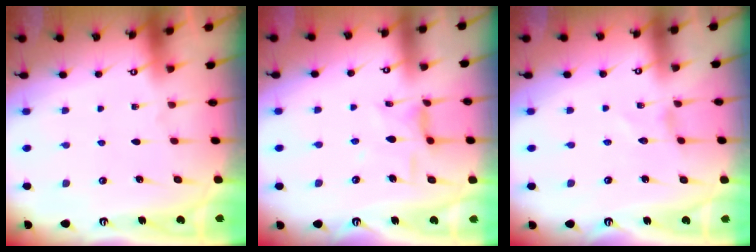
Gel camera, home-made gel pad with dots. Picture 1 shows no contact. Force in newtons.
{"total": 5.7, "press": 5.7, "slide": 0.6}
{"total": 0.0}